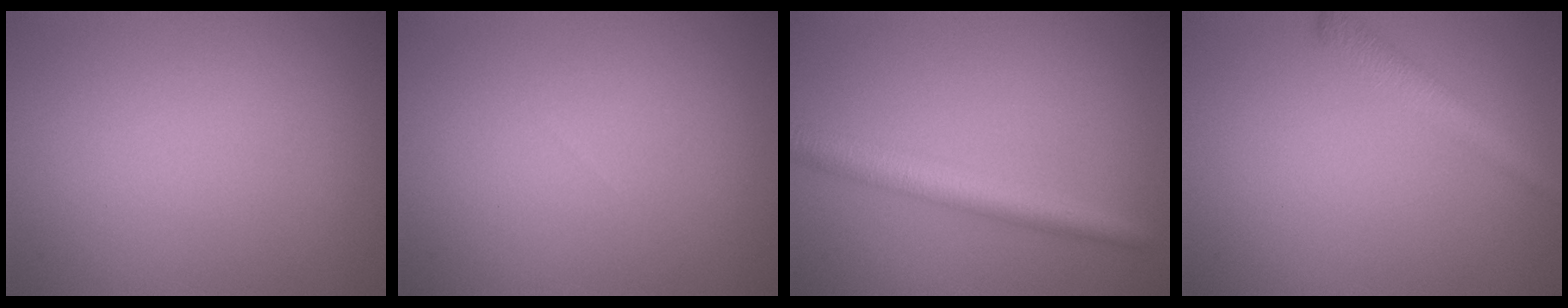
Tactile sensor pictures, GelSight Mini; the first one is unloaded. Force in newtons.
{"total": 0.0}
{"total": 3.9, "press": 3.9, "slide": 0.1}
{"total": 2.5, "press": 2.5, "slide": 0.1}